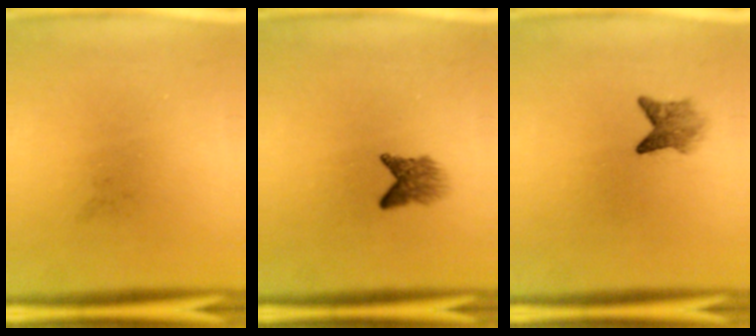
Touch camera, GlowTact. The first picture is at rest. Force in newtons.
{"total": 2.8}
{"total": 2.8}